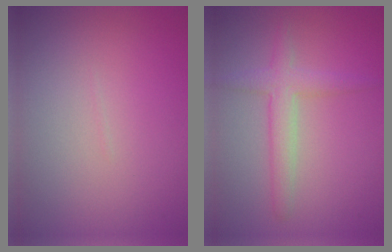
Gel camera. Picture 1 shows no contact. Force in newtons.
{"total": 2.9, "press": 2.9, "slide": 0.2}